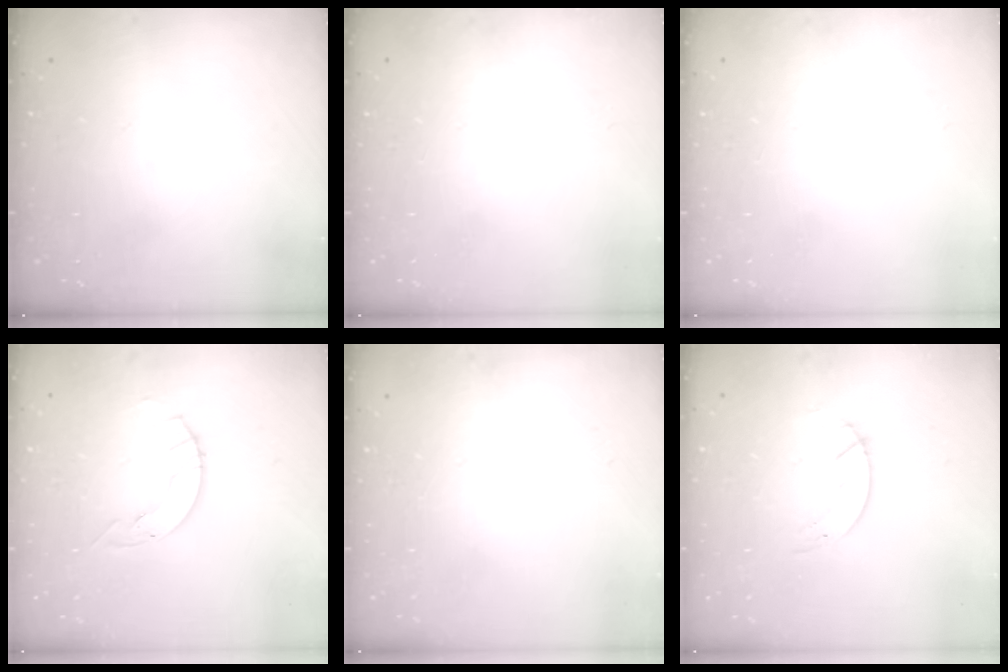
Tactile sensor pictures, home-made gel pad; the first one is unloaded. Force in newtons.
{"total": 0.0}
{"total": 0.0}
{"total": 2.1, "press": 2.1, "slide": 0.3}
{"total": 0.0}
{"total": 1.2, "press": 1.1, "slide": 0.2}